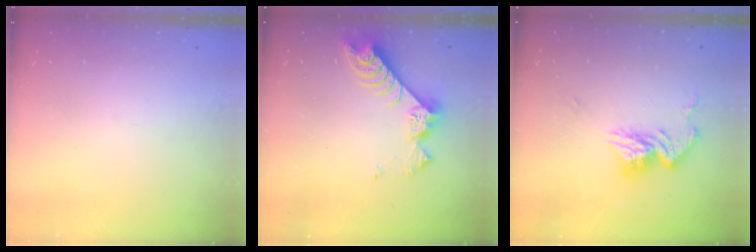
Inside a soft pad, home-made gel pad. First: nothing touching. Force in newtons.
{"total": 8.7, "press": 8.7, "slide": 0.4}
{"total": 13.6, "press": 13.5, "slide": 1.3}